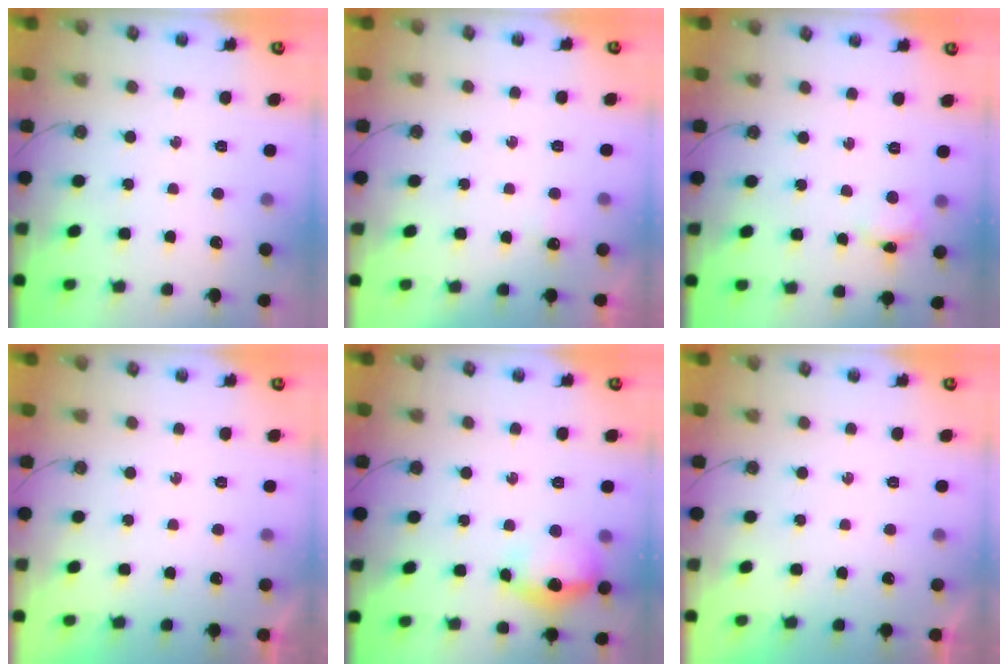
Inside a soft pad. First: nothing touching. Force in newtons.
{"total": 3.9, "press": 3.9, "slide": 0.7}
{"total": 2.9, "press": 2.9, "slide": 0.2}
{"total": 0.0}
{"total": 14.1, "press": 14.1, "slide": 1.3}
{"total": 0.0}